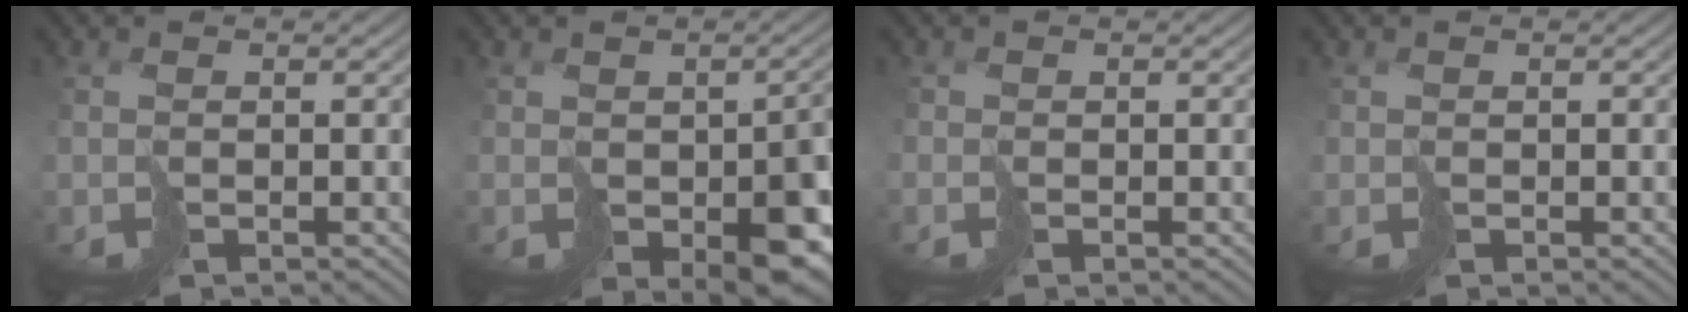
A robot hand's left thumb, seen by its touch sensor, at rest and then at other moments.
{"total": 8.3, "force": [-2.8, 4.7, 6.2], "torque": [-0.088, -0.031, -0.028]}
{"total": 0.7, "force": [-0.4, 0.6, 0.1], "torque": [-0.002, -0.003, -0.008]}
{"total": 0.6, "force": [-0.1, 0.5, -0.2], "torque": [0.004, -0.003, 0.000]}